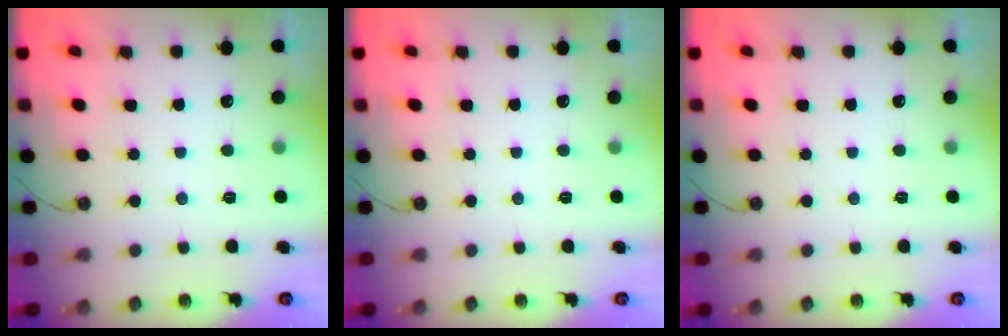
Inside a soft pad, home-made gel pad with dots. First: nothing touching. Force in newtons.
{"total": 0.0}
{"total": 0.0}